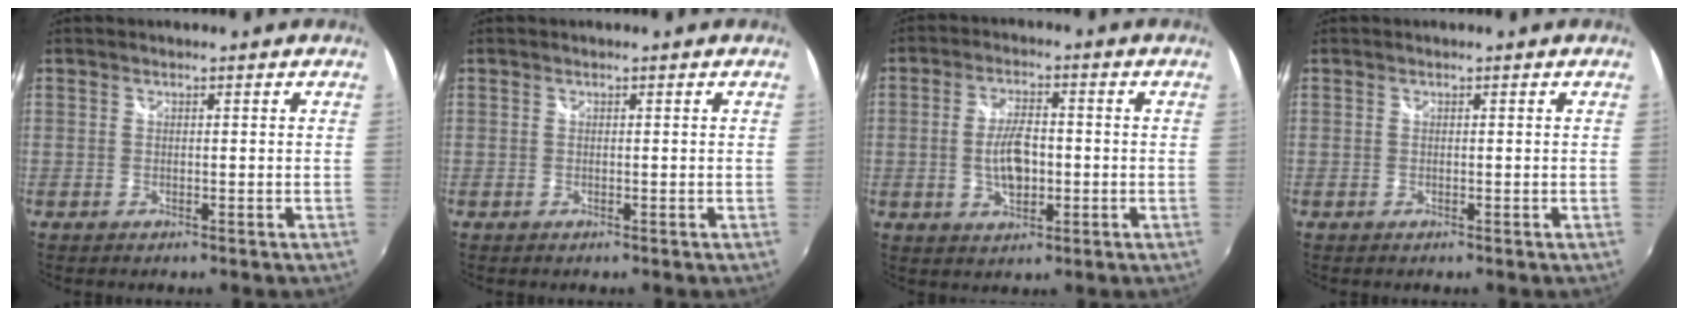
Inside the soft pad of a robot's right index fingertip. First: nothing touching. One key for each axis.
{"total": 0.0}
{"total": 7.2, "fx": -1.0, "fy": 3.6, "fz": 6.1, "tx": -0.117, "ty": 0.001, "tz": -0.015}
{"total": 0.0}